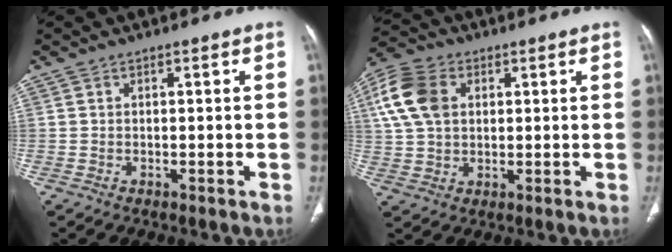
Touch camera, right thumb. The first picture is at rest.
{"total": 11.4, "force": [2.9, 8.0, 7.5], "torque": [-0.150, 0.012, 0.052]}